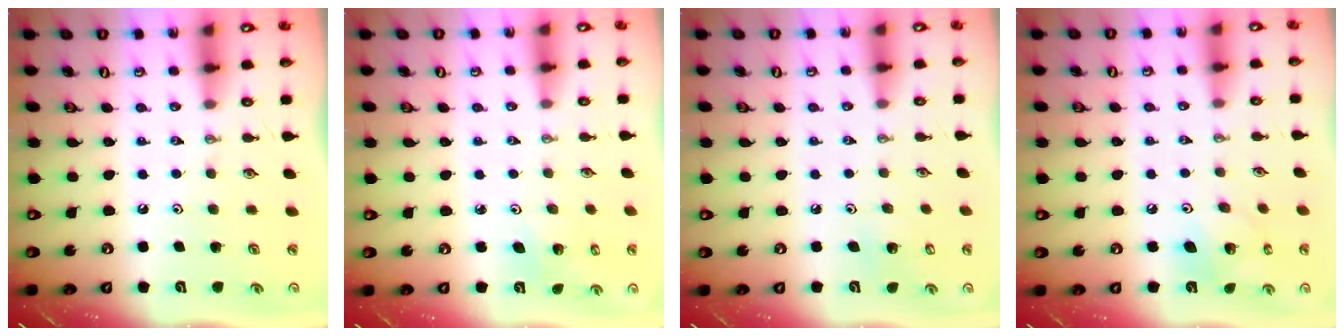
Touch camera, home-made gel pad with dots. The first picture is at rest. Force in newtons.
{"total": 3.8, "press": 3.7, "slide": 1.0}
{"total": 6.1, "press": 6.1, "slide": 0.6}
{"total": 8.7, "press": 8.7, "slide": 0.6}